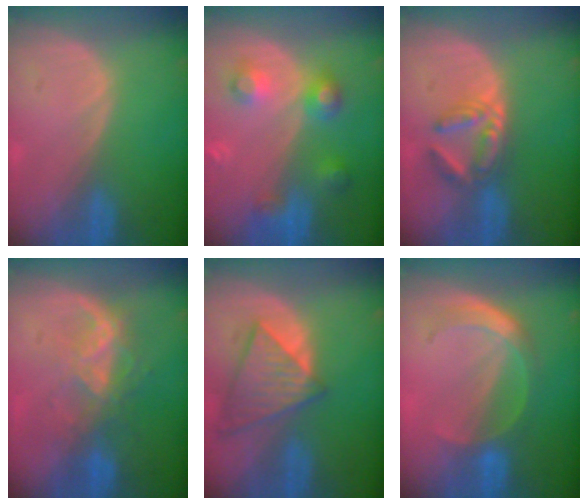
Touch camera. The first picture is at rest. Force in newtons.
{"total": 5.9, "press": 5.9, "slide": 0.2}
{"total": 5.9, "press": 5.2, "slide": 2.8}
{"total": 6.6, "press": 6.1, "slide": 2.7}
{"total": 8.3, "press": 7.3, "slide": 3.9}
{"total": 5.6, "press": 5.1, "slide": 2.3}